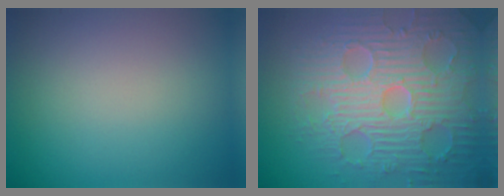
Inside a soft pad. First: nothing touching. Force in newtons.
{"total": 9.8, "press": 6.8, "slide": 7.1}